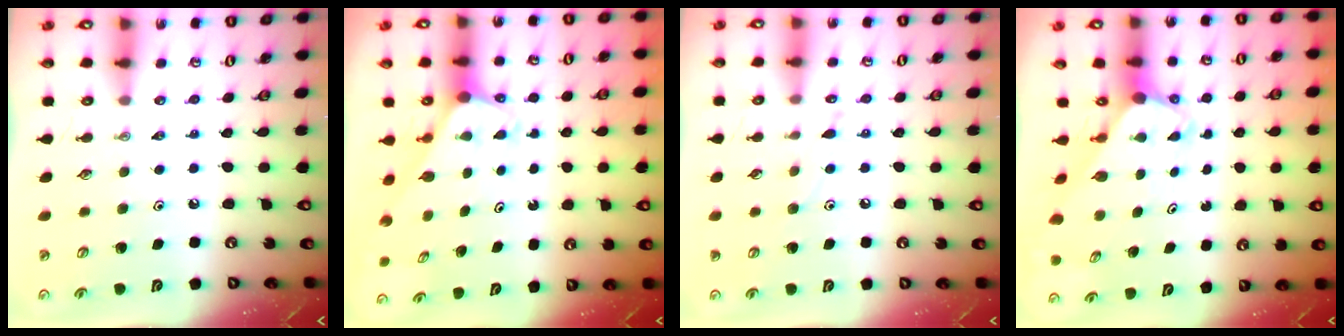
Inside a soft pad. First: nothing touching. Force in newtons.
{"total": 1.9, "press": 1.9, "slide": 0.1}
{"total": 6.0, "press": 5.9, "slide": 0.5}
{"total": 2.9, "press": 2.9, "slide": 0.2}